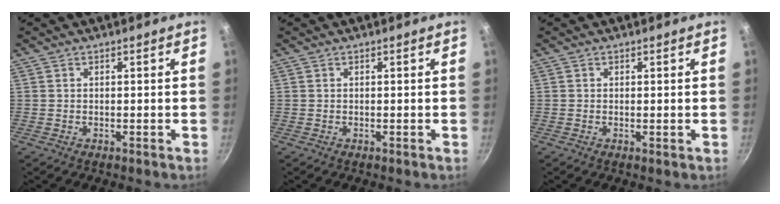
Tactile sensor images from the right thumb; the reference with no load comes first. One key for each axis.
{"total": 0.0}
{"total": 0.0}